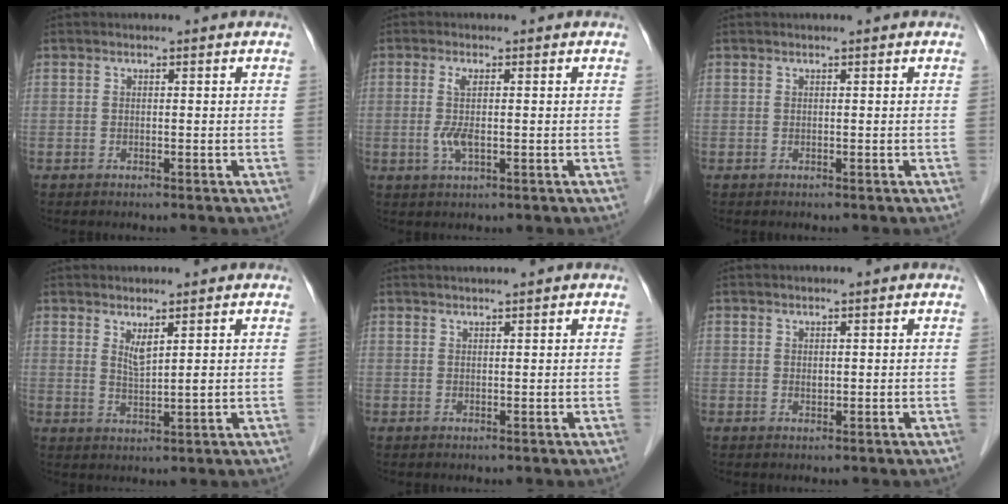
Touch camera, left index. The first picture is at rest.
{"total": 3.0, "force": [-0.3, 0.7, 2.9], "torque": [-0.069, -0.006, -0.006]}
{"total": 0.0}
{"total": 2.5, "force": [1.5, 0.1, 2.0], "torque": [-0.046, -0.012, 0.033]}
{"total": 2.2, "force": [2.0, -0.4, 0.9], "torque": [-0.006, 0.017, 0.037]}
{"total": 0.7, "force": [0.4, 0.3, 0.5], "torque": [-0.006, 0.001, 0.006]}